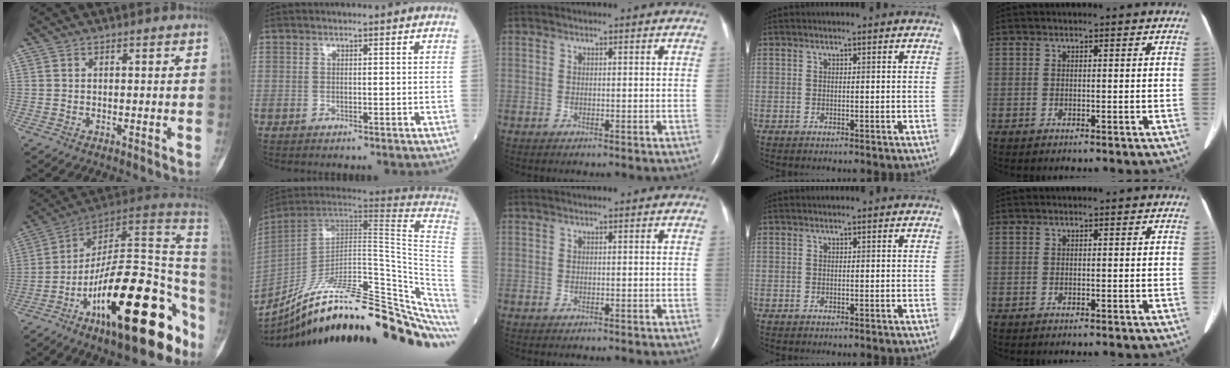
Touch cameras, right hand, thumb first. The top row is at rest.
{"thumb": {"total": 27.8, "force": [-12.2, 10.3, 22.8], "torque": [-0.279, 0.088, -0.190]}, "index": {"total": 34.3, "force": [-26.4, 4.5, 21.4], "torque": [-0.235, -0.021, -0.373]}}